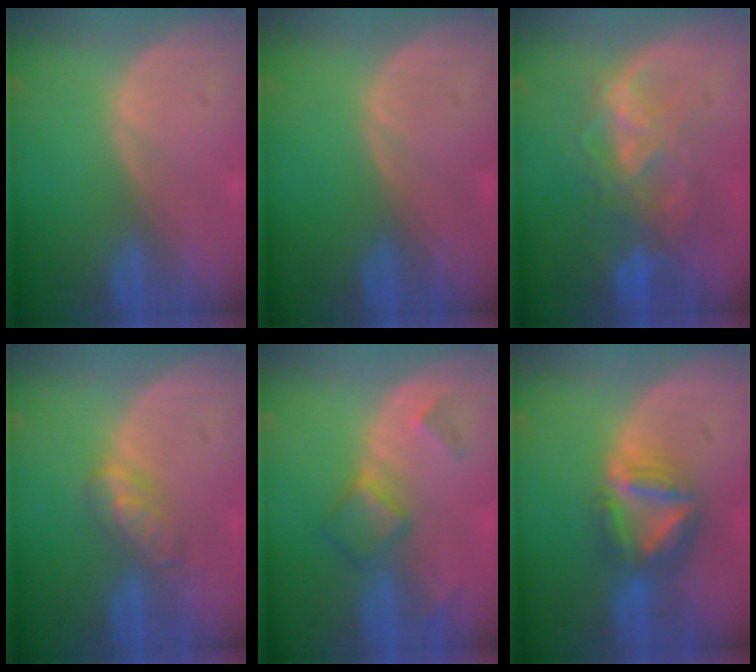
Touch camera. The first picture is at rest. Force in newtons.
{"total": 0.0}
{"total": 8.3, "press": 7.4, "slide": 3.8}
{"total": 4.7, "press": 4.5, "slide": 1.3}
{"total": 4.7, "press": 4.7, "slide": 0.4}
{"total": 7.9, "press": 6.7, "slide": 4.1}